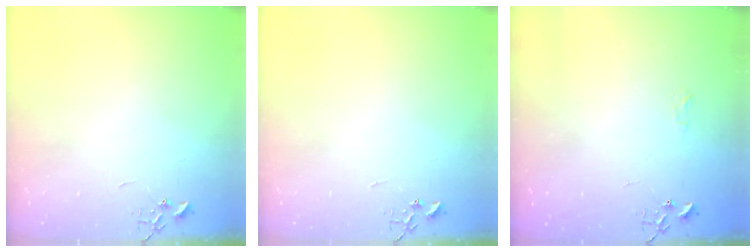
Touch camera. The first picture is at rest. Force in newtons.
{"total": 0.0}
{"total": 5.2, "press": 5.1, "slide": 0.7}